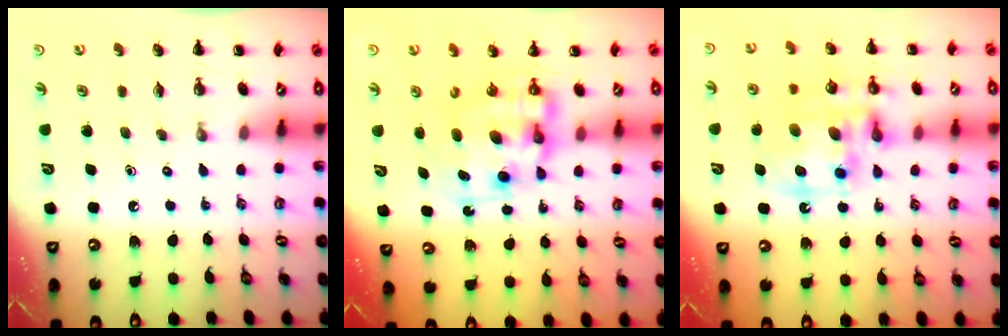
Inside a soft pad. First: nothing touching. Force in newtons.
{"total": 11.0, "press": 10.7, "slide": 2.5}
{"total": 14.6, "press": 14.3, "slide": 3.1}